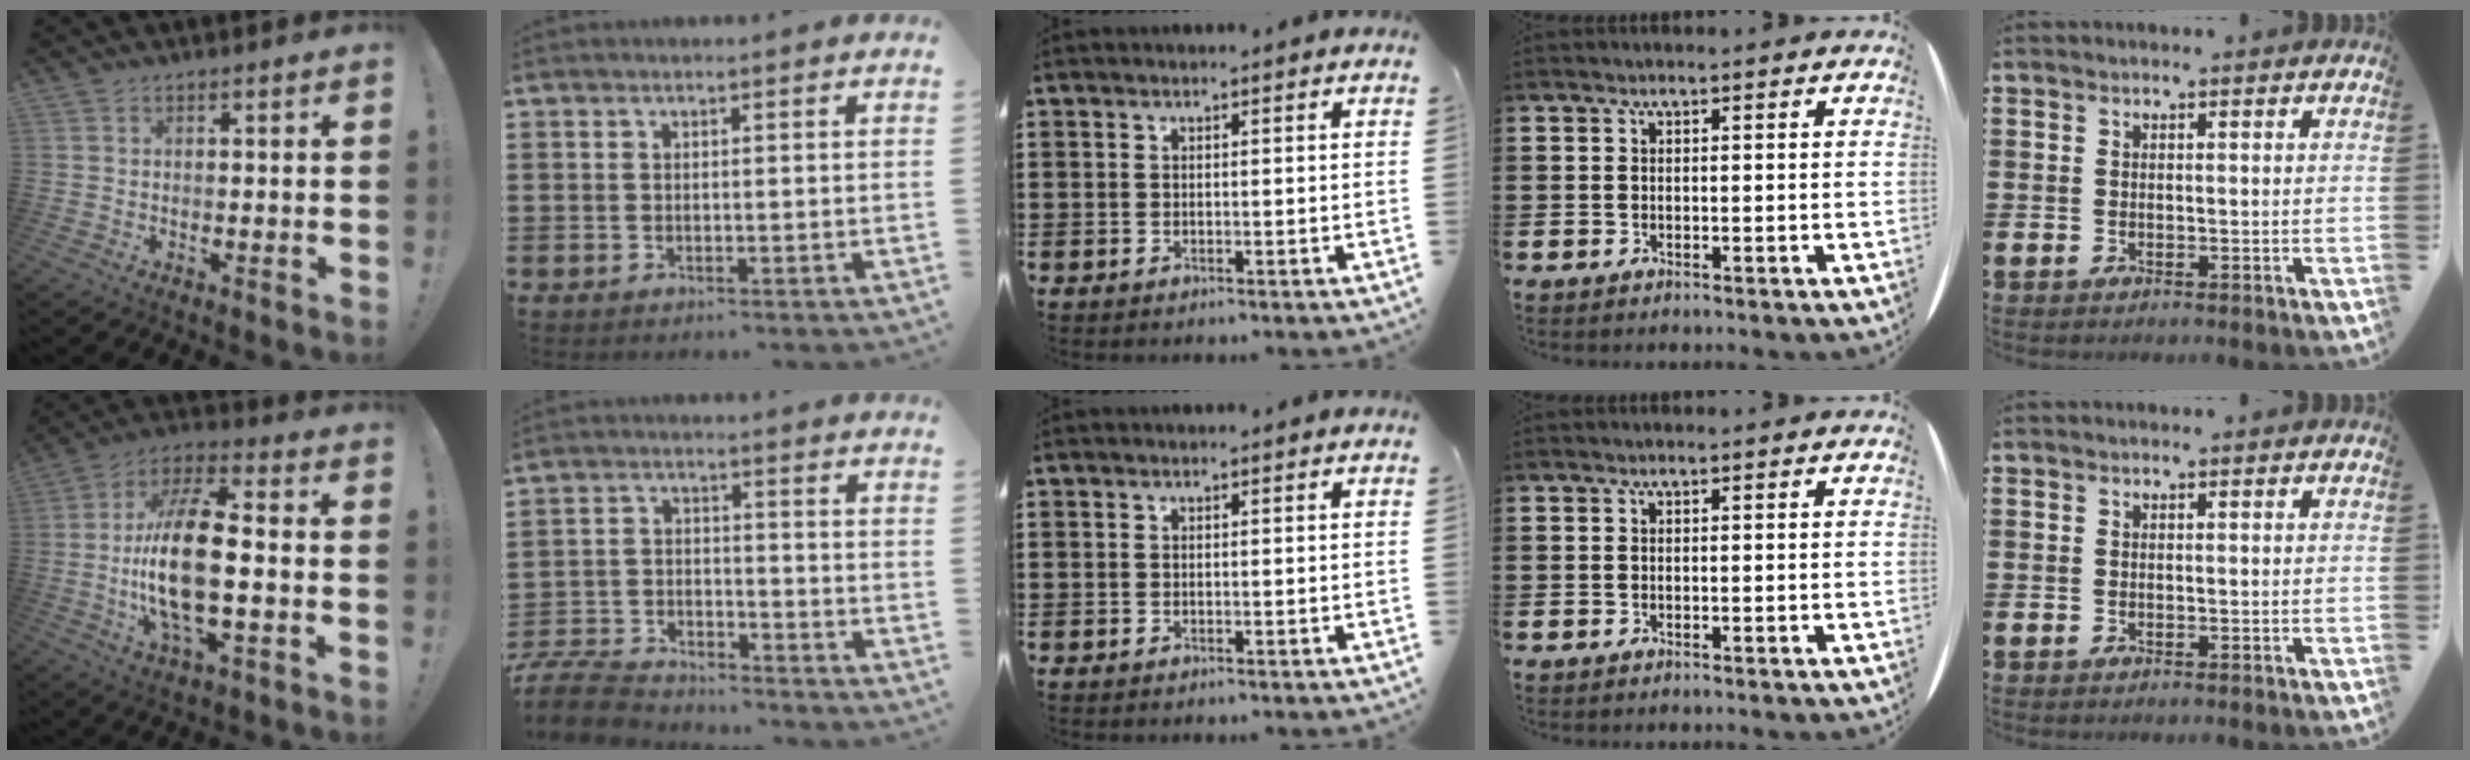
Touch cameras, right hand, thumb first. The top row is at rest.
{"thumb": {"total": 19.9, "force": [-2.0, 7.6, 18.3], "torque": [-0.362, 0.001, -0.038]}, "index": {"total": 8.0, "force": [-7.6, 1.7, 1.5], "torque": [-0.045, 0.015, -0.154]}}